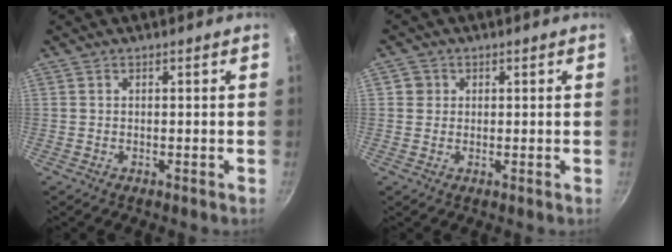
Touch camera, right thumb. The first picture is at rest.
{"total": 2.6, "force": [0.5, 2.5, 0.5], "torque": [0.005, 0.005, 0.004]}